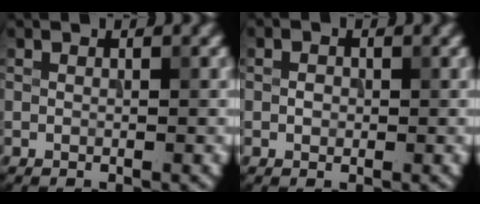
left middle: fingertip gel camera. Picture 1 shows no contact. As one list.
[{"total": 0.9, "force": [-0.1, 0.8, 0.5], "torque": [-0.007, -0.001, -0.004]}]